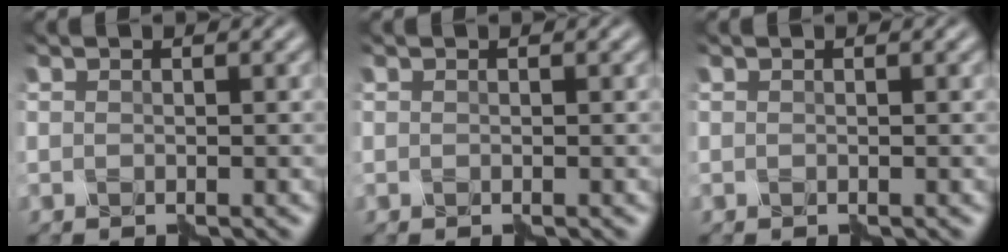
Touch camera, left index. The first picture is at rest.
{"total": 0.0}
{"total": 0.0}